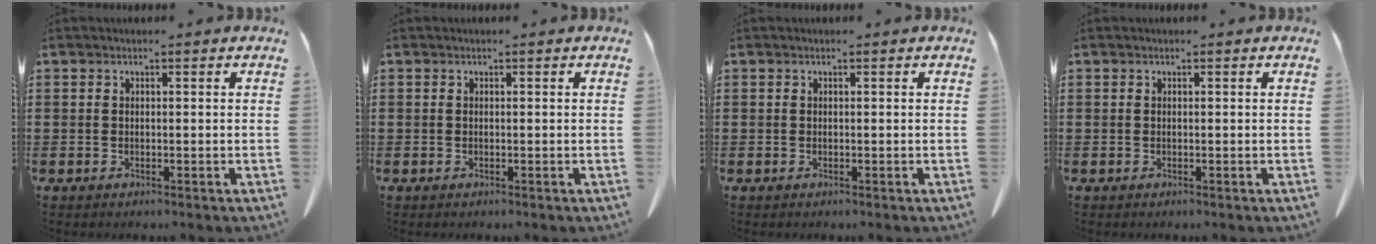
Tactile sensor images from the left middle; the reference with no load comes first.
{"total": 0.0}
{"total": 0.0}
{"total": 0.0}